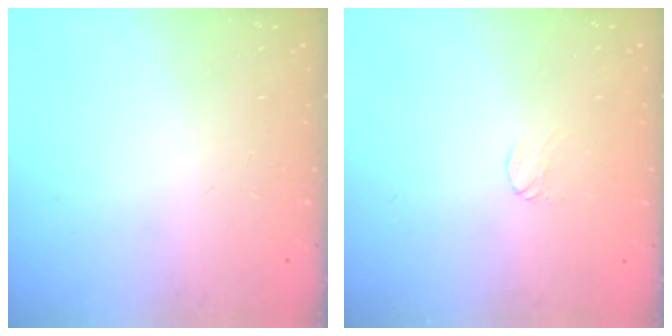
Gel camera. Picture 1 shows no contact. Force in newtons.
{"total": 2.9, "press": 2.9, "slide": 0.3}